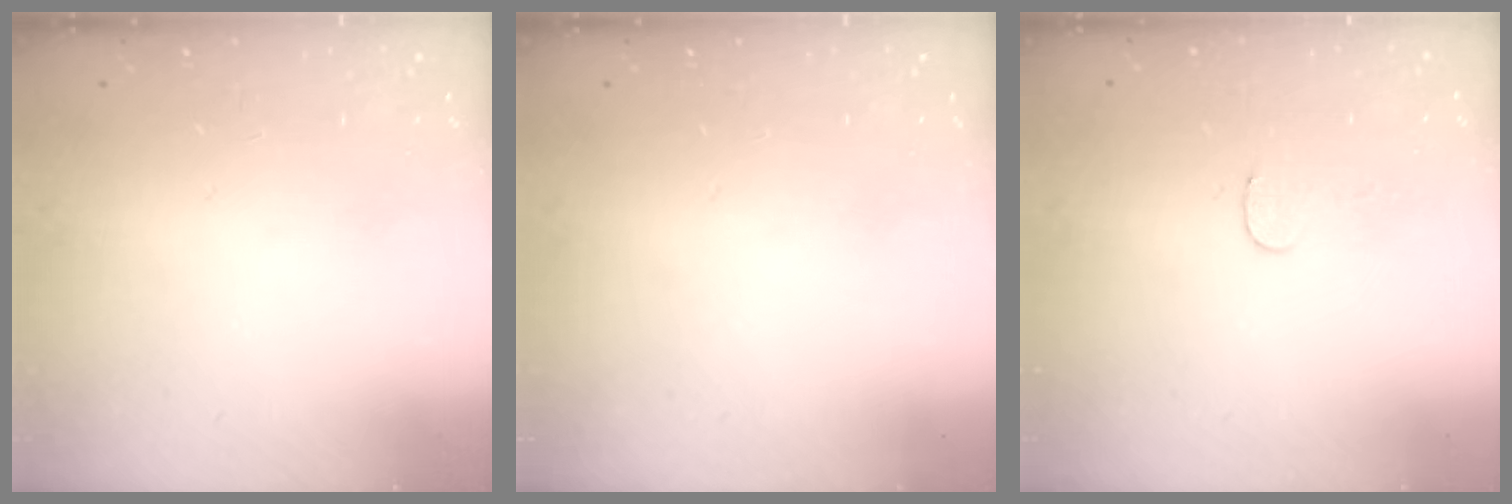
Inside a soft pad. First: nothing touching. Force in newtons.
{"total": 0.0}
{"total": 4.1, "press": 4.1, "slide": 0.3}